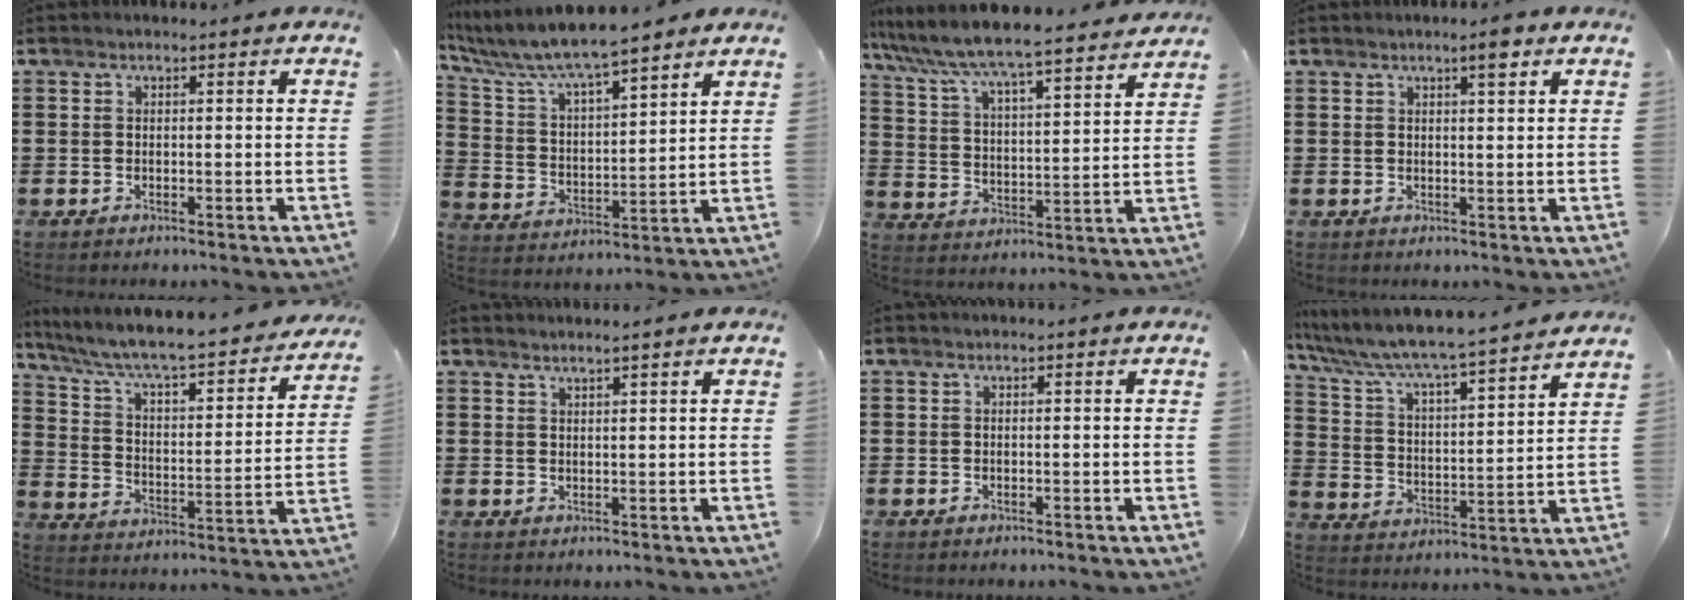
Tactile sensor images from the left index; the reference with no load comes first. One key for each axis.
{"total": 7.1, "fx": 6.3, "fy": 0.8, "fz": 3.2, "tx": -0.090, "ty": -0.036, "tz": 0.106}
{"total": 6.4, "fx": 6.0, "fy": -0.3, "fz": 2.0, "tx": -0.069, "ty": -0.051, "tz": 0.096}
{"total": 3.0, "fx": 2.1, "fy": 0.3, "fz": 2.2, "tx": -0.028, "ty": -0.003, "tz": 0.031}
{"total": 6.3, "fx": 5.3, "fy": 0.5, "fz": 3.3, "tx": -0.090, "ty": -0.050, "tz": 0.083}
{"total": 1.7, "fx": 1.6, "fy": -0.5, "fz": 0.4, "tx": -0.008, "ty": -0.002, "tz": 0.031}
{"total": 0.0}
{"total": 6.0, "fx": 5.4, "fy": -0.1, "fz": 2.6, "tx": -0.076, "ty": -0.047, "tz": 0.082}